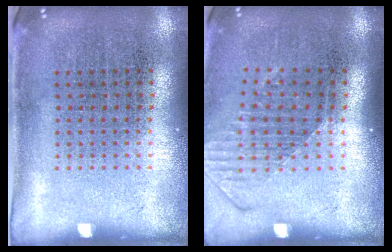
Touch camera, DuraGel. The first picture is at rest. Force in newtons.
{"total": 1.6, "press": 1.2, "slide": 1.1}